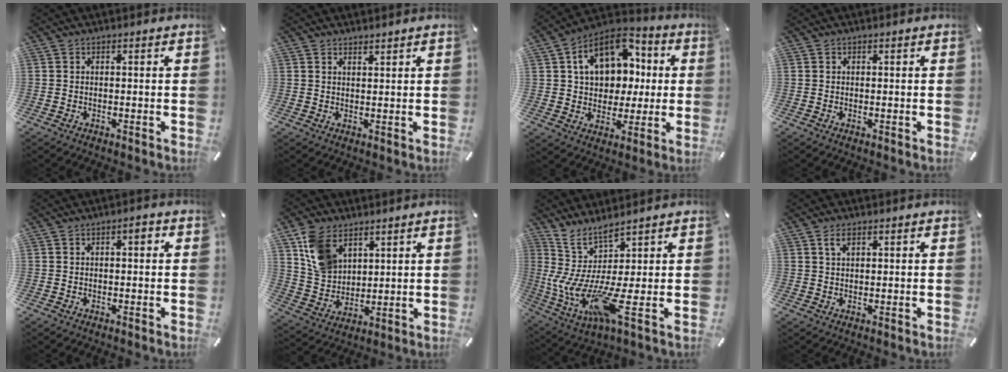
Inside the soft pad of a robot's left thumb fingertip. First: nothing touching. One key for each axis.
{"total": 1.2, "fx": 1.2, "fy": 0.2, "fz": 0.1, "tx": -0.002, "ty": -0.002, "tz": 0.024}
{"total": 14.8, "fx": 4.4, "fy": 11.7, "fz": 7.9, "tx": -0.136, "ty": -0.009, "tz": 0.085}
{"total": 0.0}
{"total": 2.2, "fx": 0.4, "fy": 1.0, "fz": 1.9, "tx": -0.021, "ty": 0.002, "tz": 0.001}
{"total": 10.8, "fx": 5.7, "fy": 7.8, "fz": 4.9, "tx": -0.117, "ty": -0.014, "tz": 0.109}
{"total": 11.9, "fx": -0.2, "fy": 1.1, "fz": 11.8, "tx": -0.268, "ty": -0.059, "tz": -0.016}
{"total": 3.2, "fx": 1.7, "fy": 1.4, "fz": 2.3, "tx": -0.042, "ty": -0.001, "tz": 0.028}